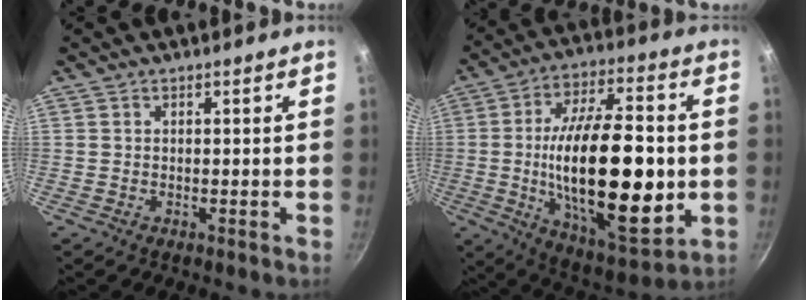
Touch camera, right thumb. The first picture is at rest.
{"total": 28.1, "force": [-2.1, 12.0, 25.3], "torque": [-0.415, -0.002, -0.027]}